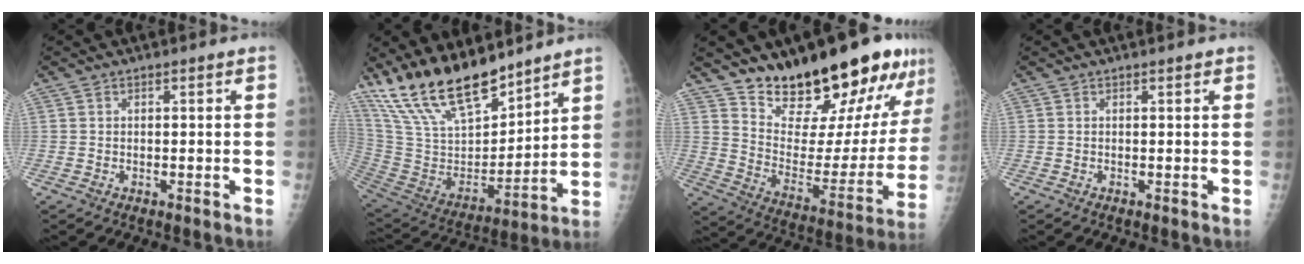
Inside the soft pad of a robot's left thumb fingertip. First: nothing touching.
{"total": 20.9, "force": [16.9, 7.1, 10.1], "torque": [-0.149, -0.084, 0.323]}
{"total": 24.1, "force": [18.1, 8.1, 13.6], "torque": [-0.168, -0.108, 0.280]}
{"total": 0.7, "force": [0.6, 0.1, 0.4], "torque": [-0.006, 0.000, 0.007]}